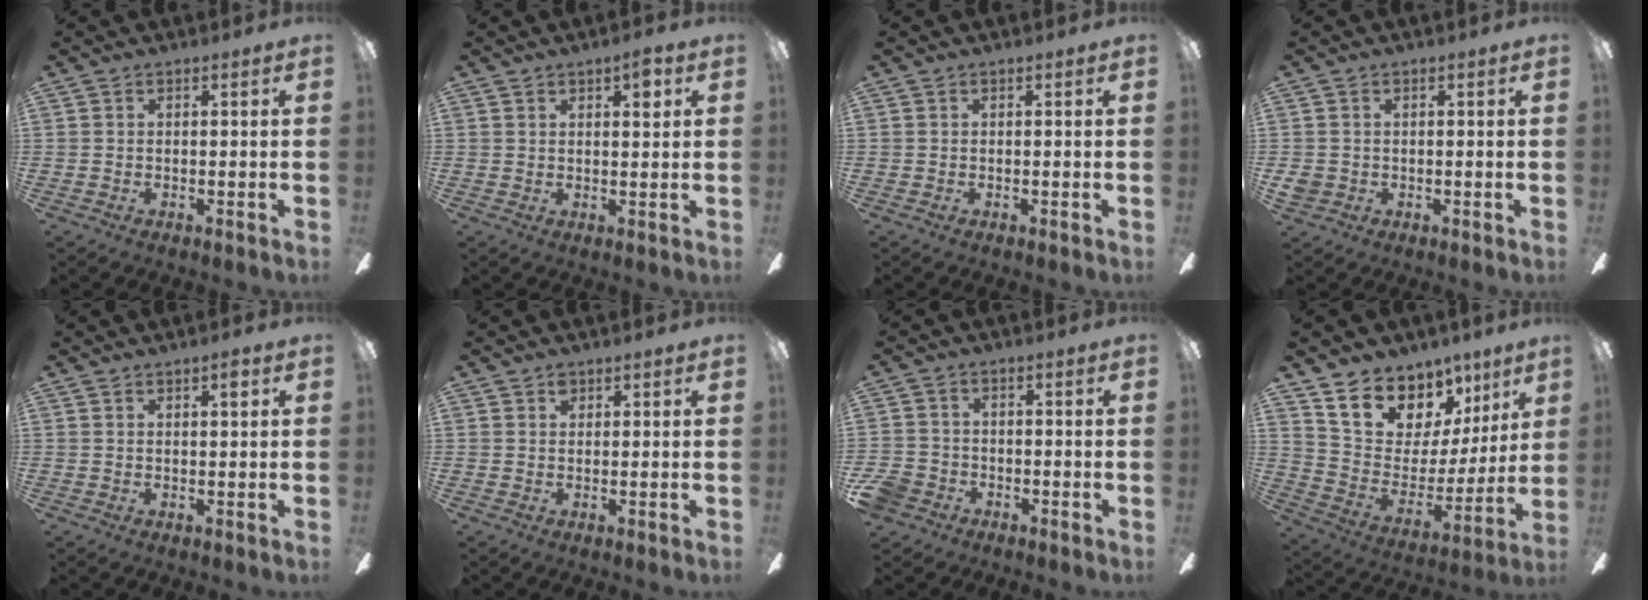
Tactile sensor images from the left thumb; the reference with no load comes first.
{"total": 3.8, "force": [2.1, 1.4, 2.8], "torque": [-0.028, -0.009, 0.028]}
{"total": 0.0}
{"total": 2.4, "force": [0.0, 2.2, 0.8], "torque": [-0.014, 0.004, 0.001]}
{"total": 2.2, "force": [1.4, 0.7, 1.5], "torque": [-0.025, -0.001, 0.022]}
{"total": 1.8, "force": [1.3, 1.1, 0.7], "torque": [-0.009, -0.002, 0.022]}
{"total": 5.1, "force": [-2.7, 4.0, 1.5], "torque": [-0.050, 0.014, -0.055]}
{"total": 15.5, "force": [11.3, 9.5, 4.8], "torque": [-0.096, -0.082, 0.211]}